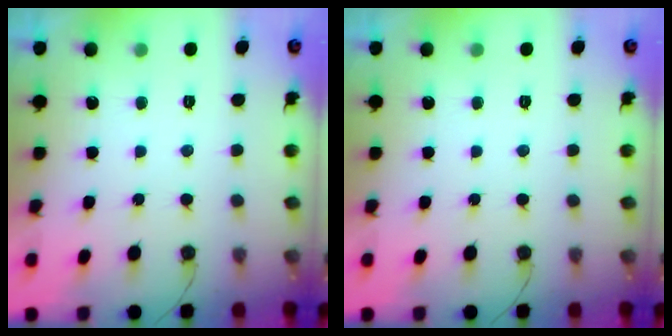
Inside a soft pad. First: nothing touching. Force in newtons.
{"total": 0.0}